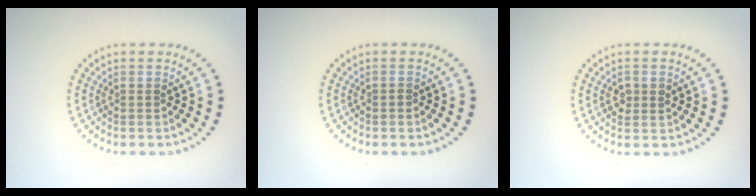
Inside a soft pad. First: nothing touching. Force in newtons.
{"total": 0.5, "press": 0.5, "slide": 0.2}
{"total": 1.5, "press": 1.5, "slide": 0.0}